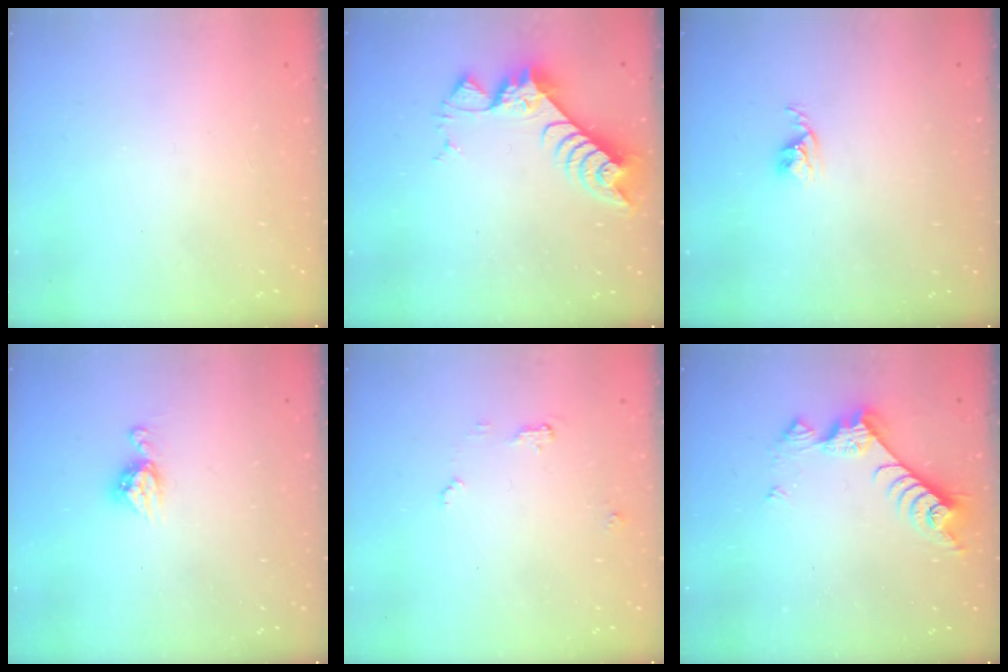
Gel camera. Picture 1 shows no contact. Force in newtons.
{"total": 8.4, "press": 8.4, "slide": 0.8}
{"total": 2.7, "press": 2.7, "slide": 0.4}
{"total": 7.3, "press": 7.2, "slide": 0.7}
{"total": 4.9, "press": 4.9, "slide": 0.5}
{"total": 7.8, "press": 7.8, "slide": 0.6}